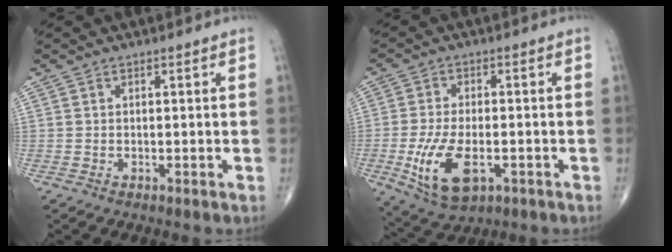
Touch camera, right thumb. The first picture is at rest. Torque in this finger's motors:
{"motor_torque": [-0.34, 0.80, 0.66, 0.35, 0.32]}